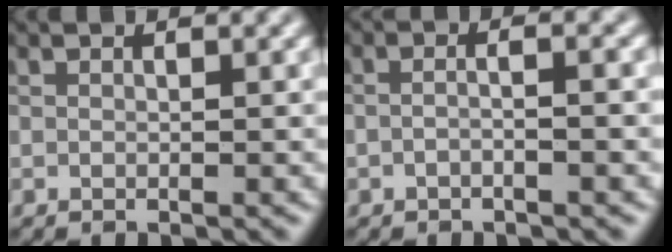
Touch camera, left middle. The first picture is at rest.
{"total": 2.3, "force": [-0.4, 0.9, 2.0], "torque": [-0.014, -0.002, -0.026]}